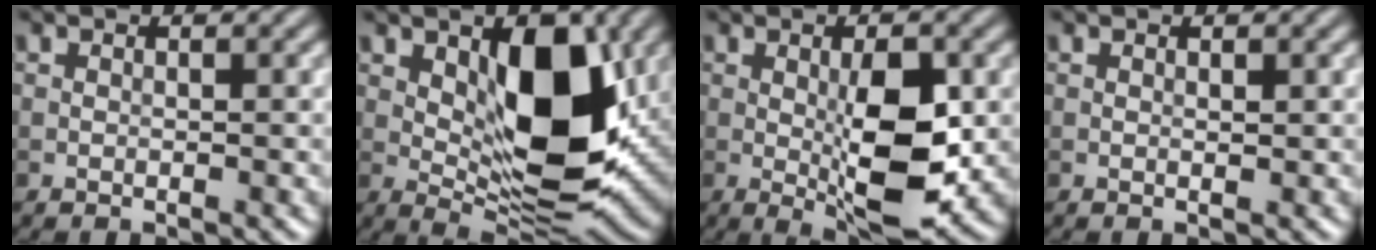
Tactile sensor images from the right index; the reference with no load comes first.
{"total": 10.0, "force": [1.7, 4.6, 8.6], "torque": [-0.131, -0.011, 0.035]}
{"total": 6.8, "force": [-0.3, 2.1, 6.4], "torque": [-0.104, -0.008, 0.000]}
{"total": 0.0}